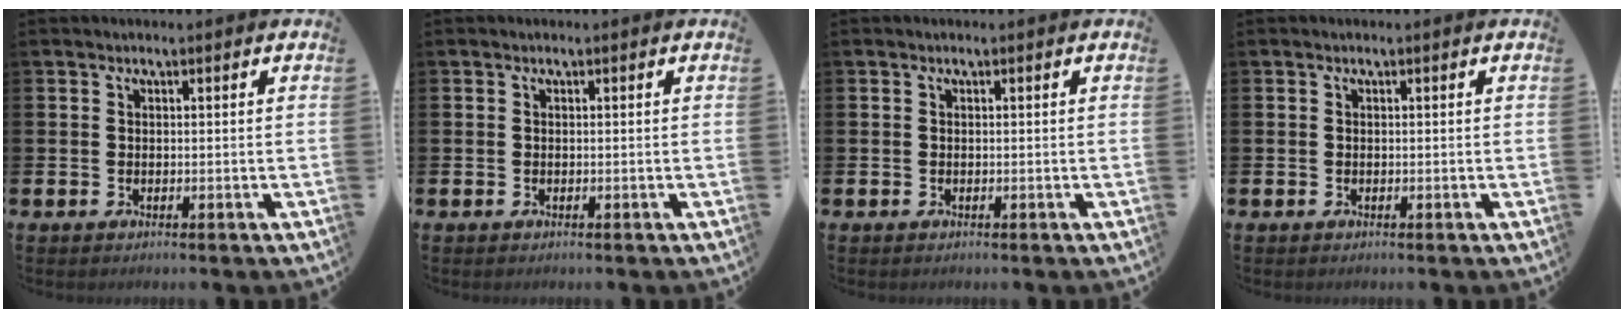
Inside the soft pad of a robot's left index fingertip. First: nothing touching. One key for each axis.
{"total": 0.0}
{"total": 0.0}
{"total": 0.0}